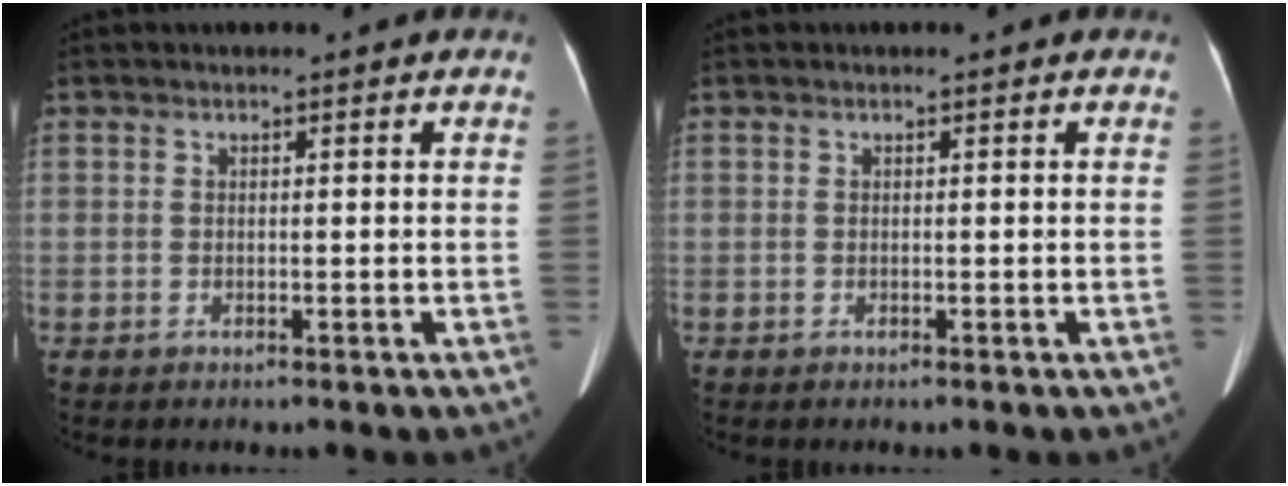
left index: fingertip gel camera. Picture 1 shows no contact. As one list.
[{"total": 0.0}]